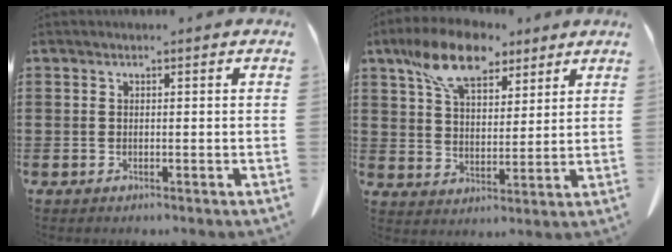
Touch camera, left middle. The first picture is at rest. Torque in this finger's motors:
{"motor_torque": [1.60, 0.54, 0.80, 0.21]}